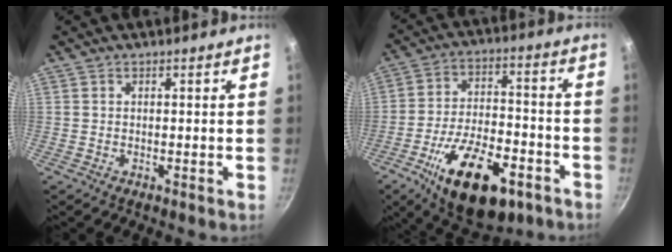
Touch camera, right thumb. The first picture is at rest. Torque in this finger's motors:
{"motor_torque": [0.46, 0.65, 1.19, -1.57, 0.40]}